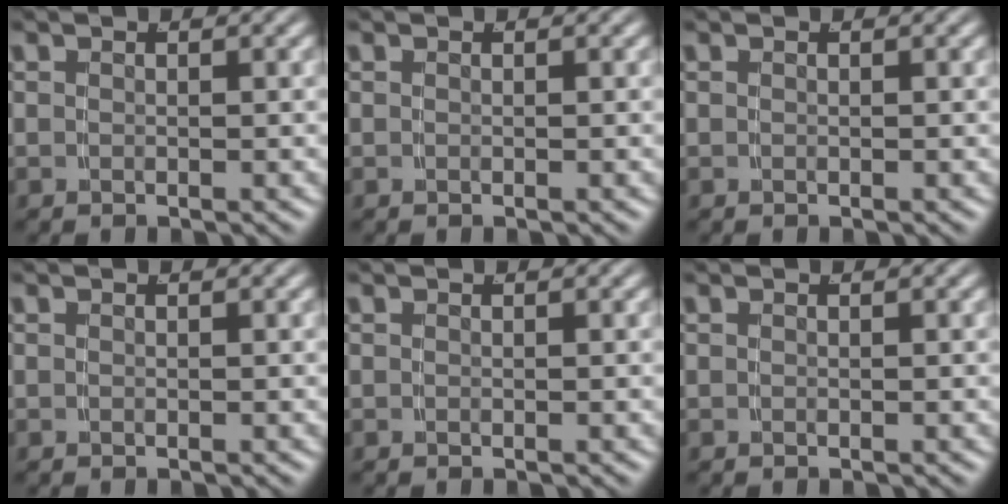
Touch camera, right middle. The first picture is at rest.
{"total": 0.0}
{"total": 0.0}
{"total": 0.0}
{"total": 0.0}
{"total": 0.0}